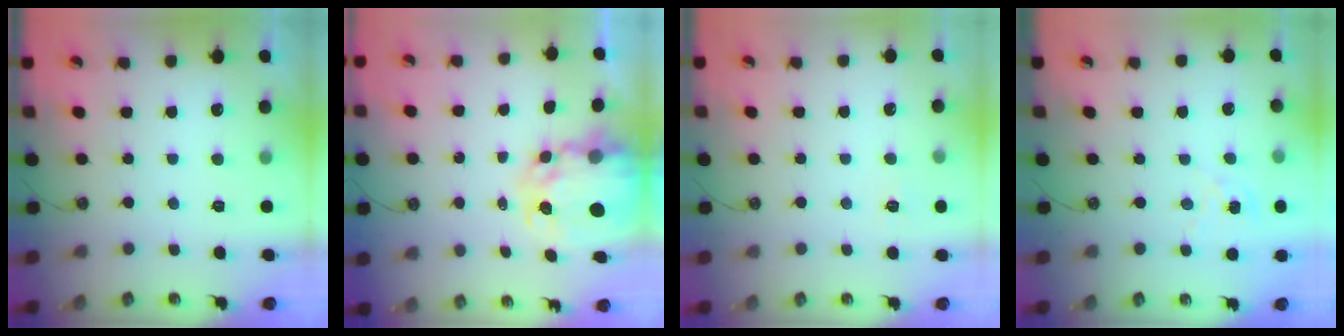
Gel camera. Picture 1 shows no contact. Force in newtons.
{"total": 8.4, "press": 8.4, "slide": 0.7}
{"total": 4.3, "press": 4.3, "slide": 0.4}
{"total": 1.4, "press": 1.4, "slide": 0.2}